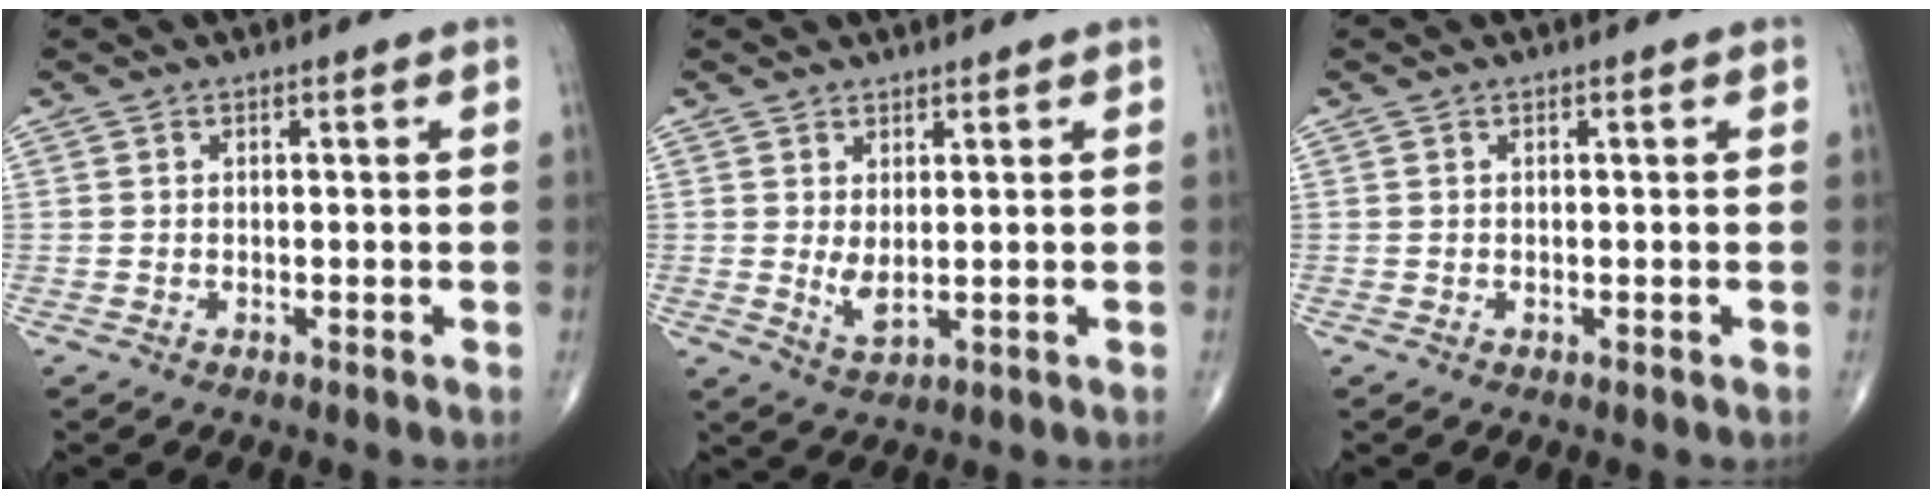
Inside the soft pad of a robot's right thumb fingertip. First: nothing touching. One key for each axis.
{"total": 3.4, "fx": 0.5, "fy": 1.3, "fz": 3.1, "tx": -0.056, "ty": -0.012, "tz": 0.017}
{"total": 0.0}